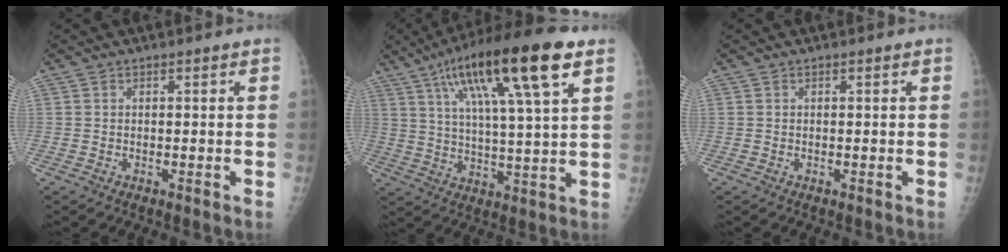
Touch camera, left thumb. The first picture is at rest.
{"total": 20.5, "force": [10.0, 3.6, 17.5], "torque": [-0.293, -0.005, 0.165]}
{"total": 0.0}